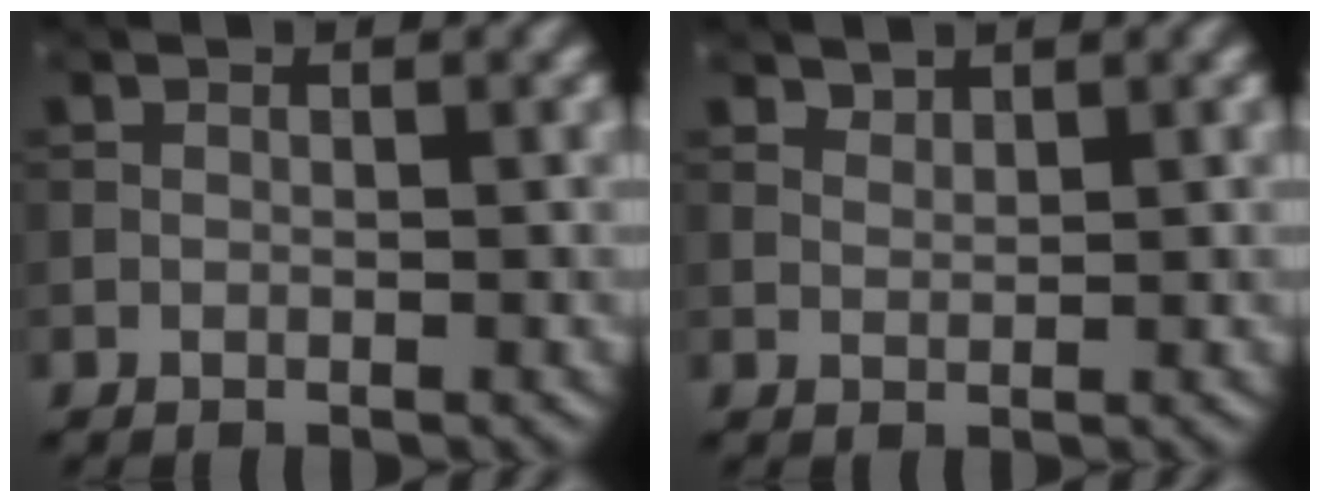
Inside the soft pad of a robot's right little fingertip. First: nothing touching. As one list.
[{"total": 1.2, "force": [1.2, 0.2, 0.2], "torque": [-0.008, 0.000, 0.026]}]